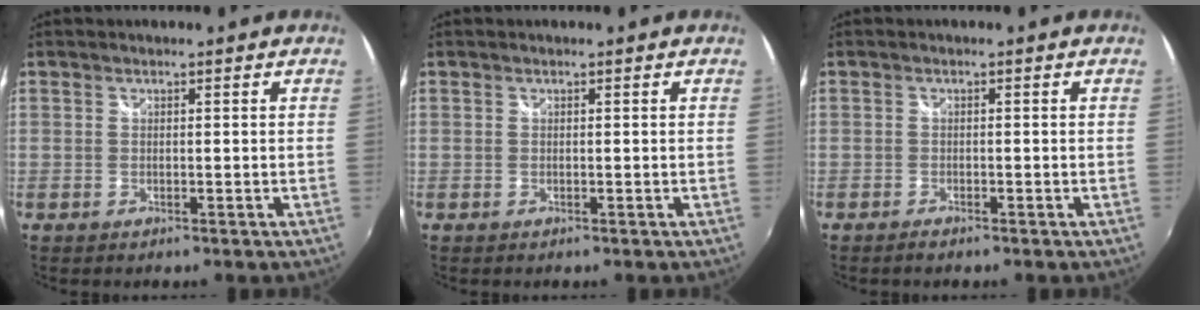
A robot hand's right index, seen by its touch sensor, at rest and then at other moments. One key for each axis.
{"total": 0.0}
{"total": 1.3, "fx": -1.1, "fy": 0.4, "fz": 0.5, "tx": -0.012, "ty": -0.004, "tz": -0.023}